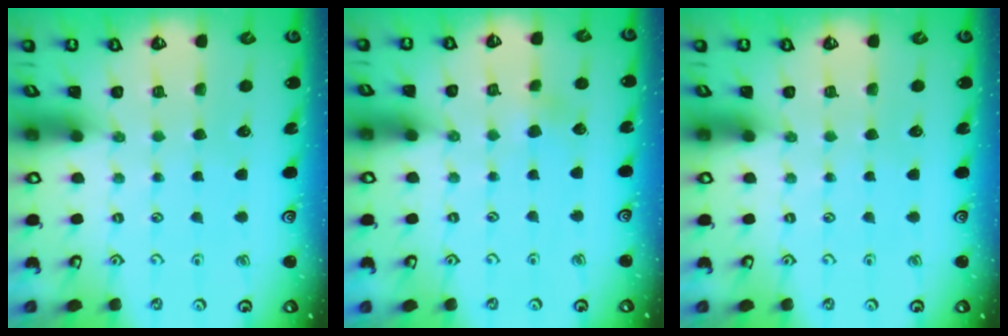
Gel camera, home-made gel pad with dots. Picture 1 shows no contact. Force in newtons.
{"total": 2.9, "press": 2.8, "slide": 0.9}
{"total": 0.0}